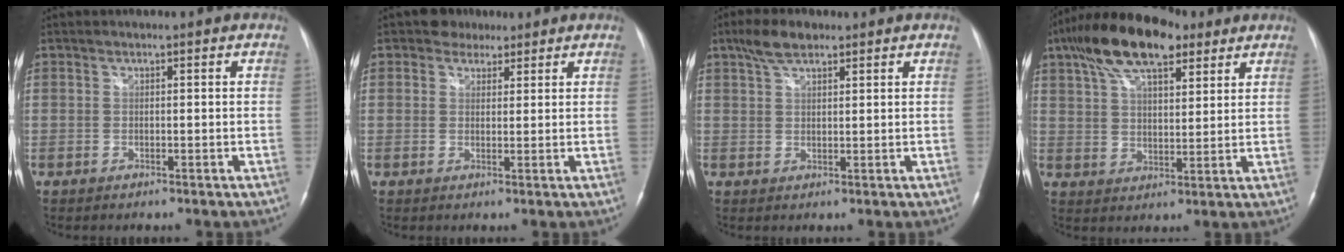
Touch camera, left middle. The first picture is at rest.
{"total": 3.3, "force": [2.4, 2.3, 0.5], "torque": [-0.011, 0.011, 0.036]}
{"total": 4.6, "force": [3.3, 1.8, 2.7], "torque": [-0.061, 0.014, 0.064]}
{"total": 15.3, "force": [9.7, 5.6, 10.4], "torque": [-0.204, 0.037, 0.175]}